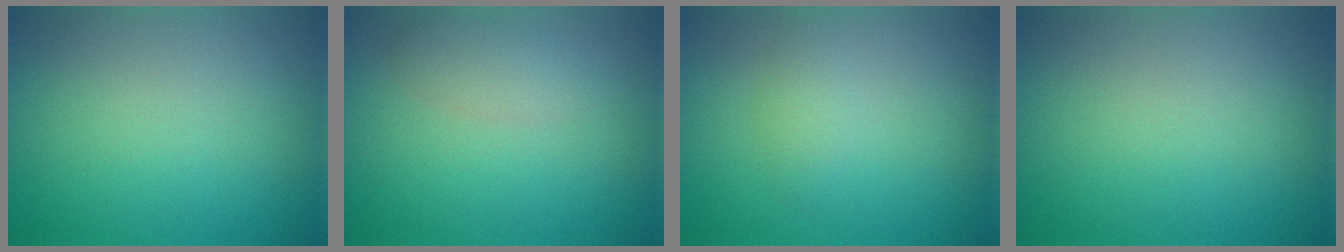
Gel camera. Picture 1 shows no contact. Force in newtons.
{"total": 1.7, "press": 1.7, "slide": 0.1}
{"total": 1.4, "press": 1.4, "slide": 0.1}
{"total": 0.0}